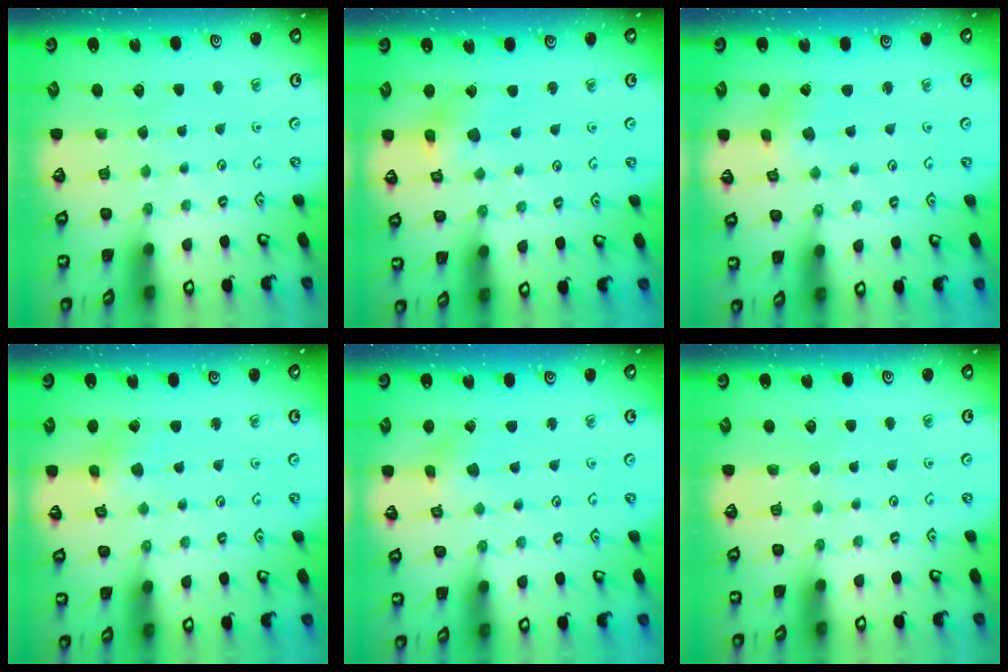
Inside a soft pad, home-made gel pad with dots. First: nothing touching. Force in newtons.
{"total": 8.9, "press": 8.9, "slide": 1.0}
{"total": 1.4, "press": 1.4, "slide": 0.2}
{"total": 2.9, "press": 2.8, "slide": 0.2}
{"total": 2.2, "press": 2.2, "slide": 0.1}
{"total": 0.0}